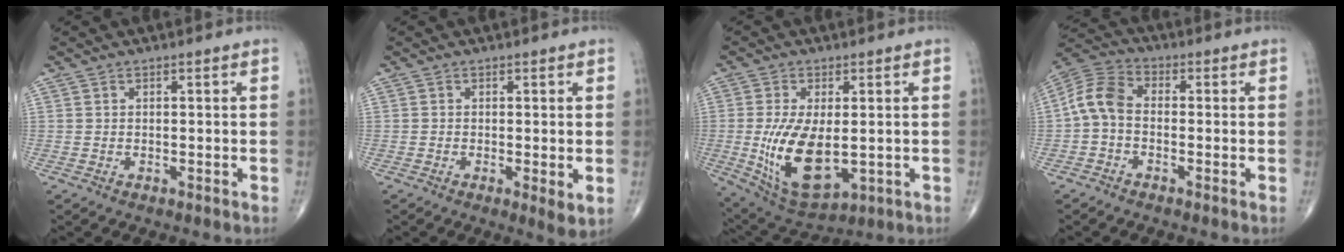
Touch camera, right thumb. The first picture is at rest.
{"total": 3.0, "force": [-0.4, 0.7, 2.9], "torque": [-0.051, -0.013, -0.011]}
{"total": 14.2, "force": [-1.4, 7.0, 12.2], "torque": [-0.223, -0.020, -0.003]}
{"total": 7.4, "force": [-1.1, 4.9, 5.5], "torque": [-0.107, 0.025, -0.037]}